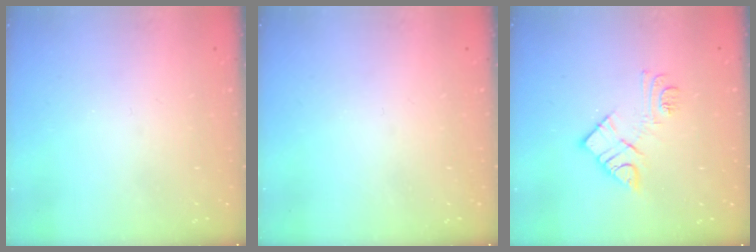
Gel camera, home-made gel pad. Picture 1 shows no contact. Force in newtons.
{"total": 0.0}
{"total": 11.0, "press": 11.0, "slide": 0.6}